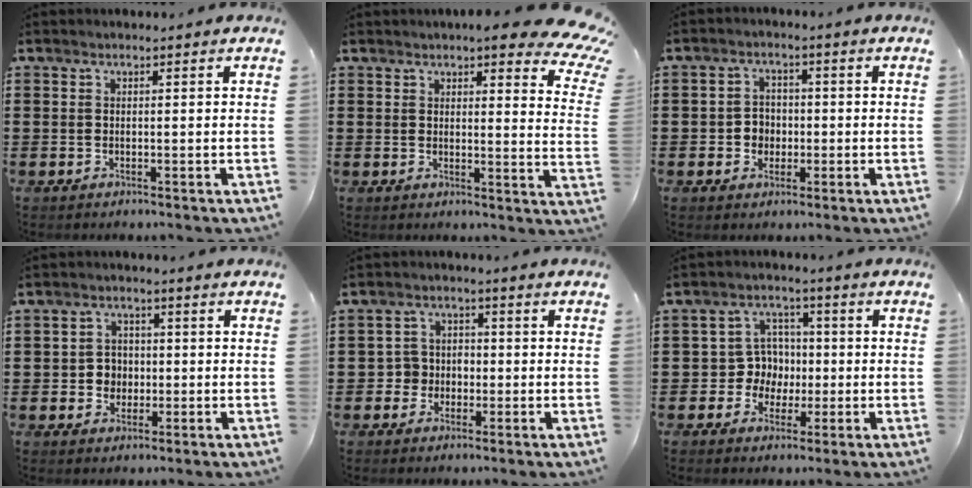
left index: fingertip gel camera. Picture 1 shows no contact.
{"total": 6.8, "force": [5.4, 1.3, 3.9], "torque": [-0.064, -0.019, 0.091]}
{"total": 3.1, "force": [-0.8, 2.8, 1.1], "torque": [-0.030, 0.006, -0.021]}
{"total": 3.3, "force": [-0.6, 3.1, 1.2], "torque": [-0.034, 0.006, -0.017]}
{"total": 3.7, "force": [-1.2, 3.3, 1.0], "torque": [-0.032, 0.007, -0.027]}
{"total": 6.0, "force": [-0.5, 5.7, 1.9], "torque": [-0.057, 0.017, -0.008]}